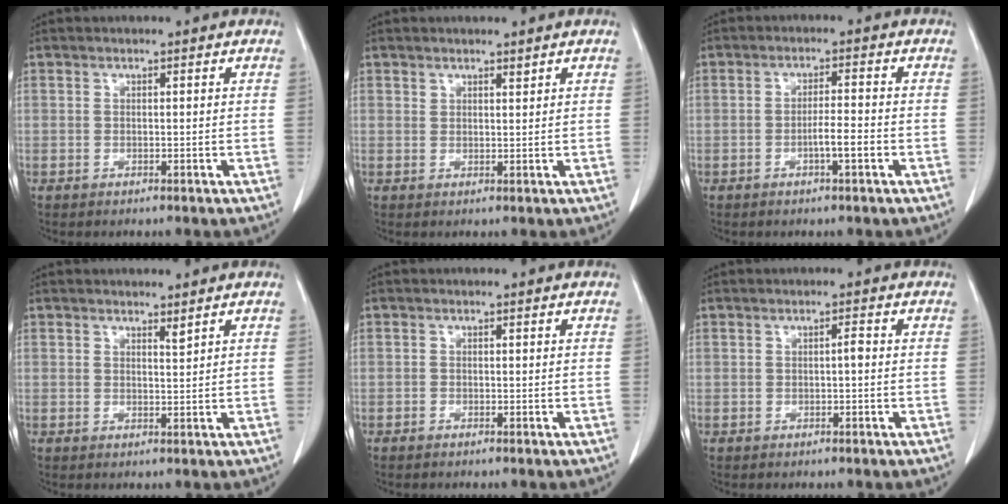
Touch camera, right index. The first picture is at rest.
{"total": 1.3, "force": [1.1, 0.5, 0.4], "torque": [-0.005, -0.002, 0.019]}
{"total": 3.9, "force": [-1.3, 0.5, 3.6], "torque": [-0.062, 0.003, -0.022]}
{"total": 1.2, "force": [1.0, 0.2, 0.6], "torque": [-0.015, -0.007, 0.021]}
{"total": 0.7, "force": [-0.4, 0.4, 0.3], "torque": [-0.007, 0.001, -0.007]}
{"total": 1.3, "force": [0.0, 0.4, 1.2], "torque": [-0.023, 0.002, 0.001]}